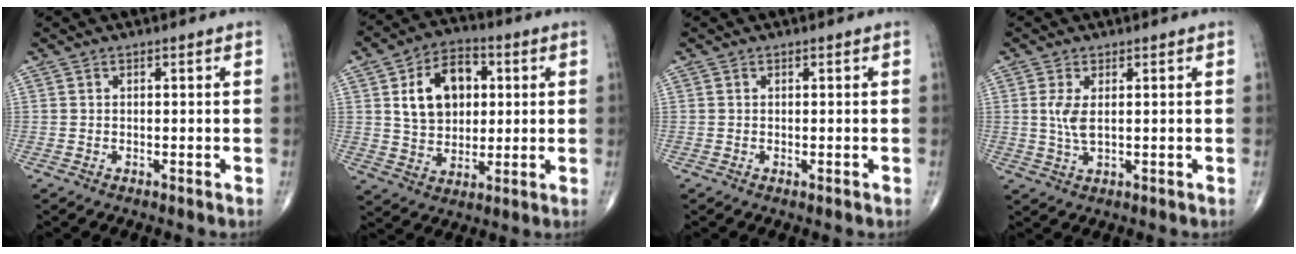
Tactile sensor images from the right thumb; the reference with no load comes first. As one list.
[{"total": 13.4, "force": [3.2, 9.5, 8.9], "torque": [-0.113, 0.003, 0.054]}, {"total": 0.5, "force": [-0.1, 0.2, 0.5], "torque": [-0.010, -0.003, -0.001]}, {"total": 3.9, "force": [0.6, 1.6, 3.6], "torque": [-0.083, -0.008, 0.018]}]